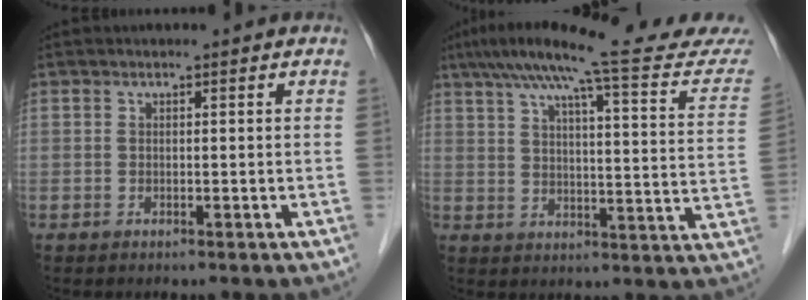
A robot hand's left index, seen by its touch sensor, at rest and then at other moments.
{"total": 22.3, "force": [19.9, 0.8, 10.1], "torque": [-0.153, -0.019, 0.253]}